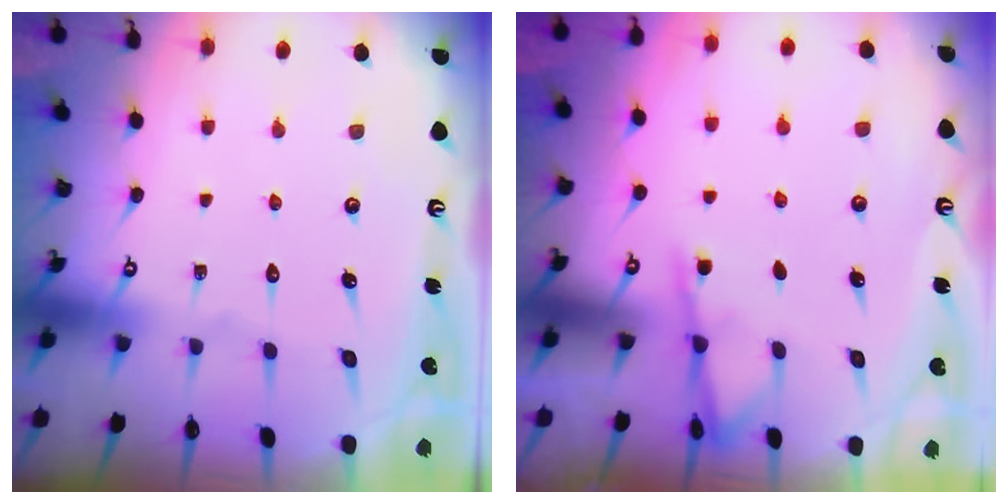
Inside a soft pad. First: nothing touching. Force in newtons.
{"total": 4.4, "press": 4.3, "slide": 0.5}